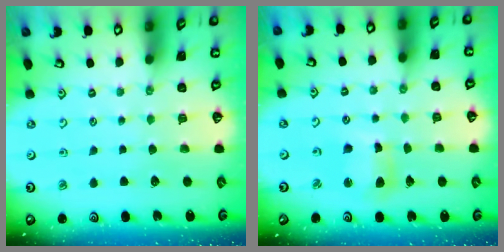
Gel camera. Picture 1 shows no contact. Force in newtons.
{"total": 7.8, "press": 7.7, "slide": 1.3}